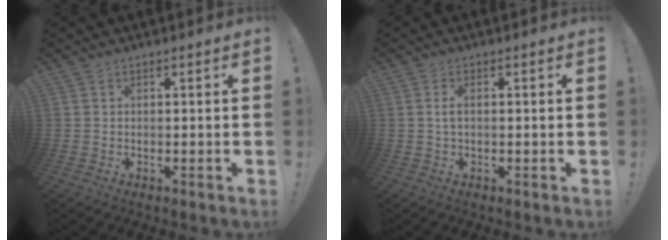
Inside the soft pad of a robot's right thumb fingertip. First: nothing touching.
{"total": 2.1, "force": [0.0, 1.0, 1.8], "torque": [-0.033, 0.003, -0.001]}